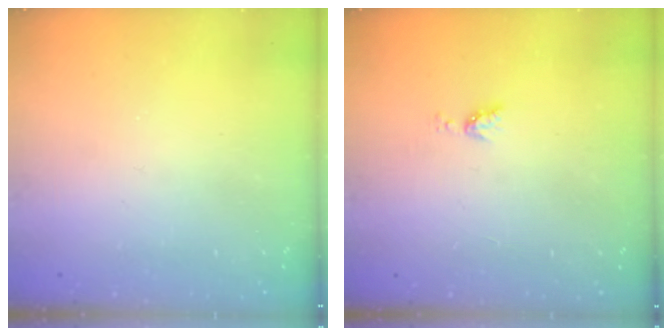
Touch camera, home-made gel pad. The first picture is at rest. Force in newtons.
{"total": 4.0, "press": 4.0, "slide": 0.5}